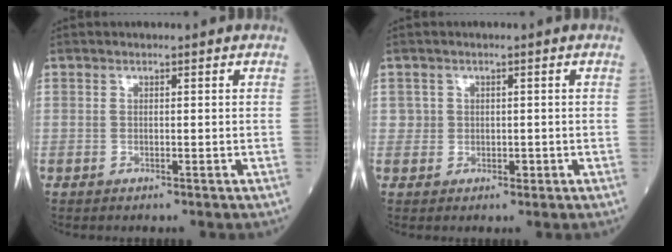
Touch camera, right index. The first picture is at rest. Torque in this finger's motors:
{"motor_torque": [0.12, 0.07, 0.05, 0.01]}